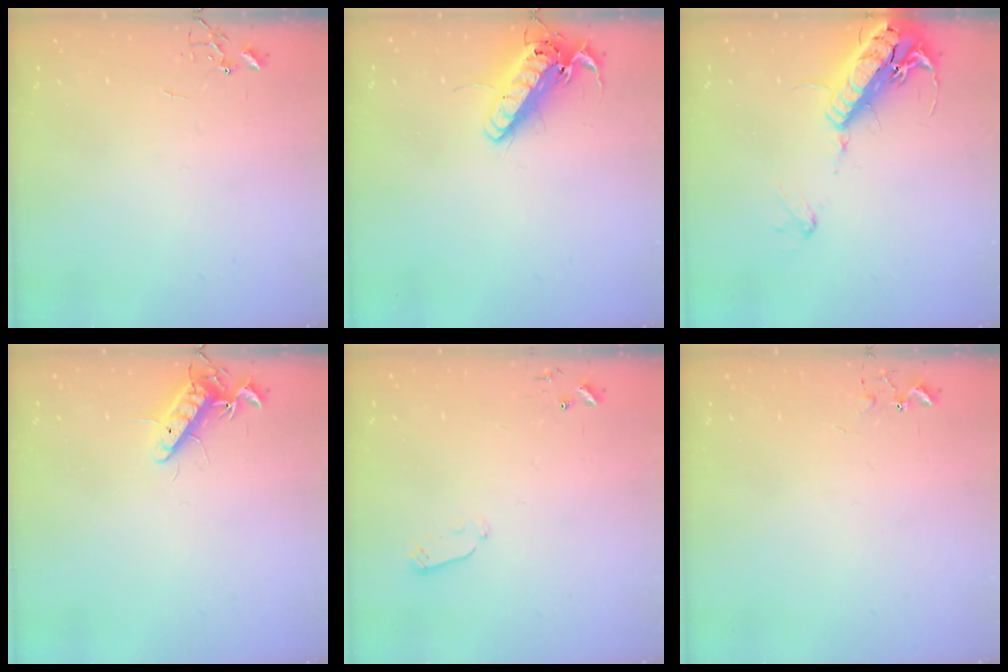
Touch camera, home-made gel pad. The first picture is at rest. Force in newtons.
{"total": 16.4, "press": 16.2, "slide": 2.7}
{"total": 19.9, "press": 19.5, "slide": 3.8}
{"total": 11.3, "press": 11.2, "slide": 1.5}
{"total": 2.9, "press": 2.9, "slide": 0.4}
{"total": 5.8, "press": 5.7, "slide": 0.7}